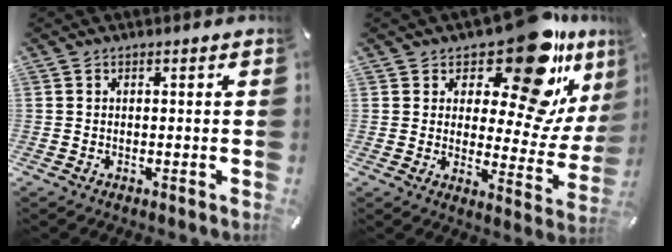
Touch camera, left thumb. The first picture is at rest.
{"total": 19.3, "force": [13.1, 7.2, 12.3], "torque": [-0.169, -0.111, 0.214]}